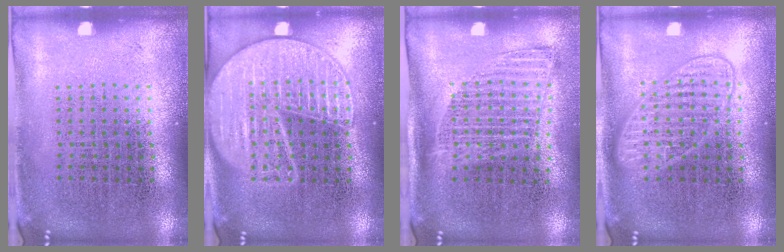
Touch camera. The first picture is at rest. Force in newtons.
{"total": 2.5, "press": 2.5, "slide": 0.2}
{"total": 1.3, "press": 1.1, "slide": 0.7}
{"total": 2.7, "press": 2.7, "slide": 0.4}